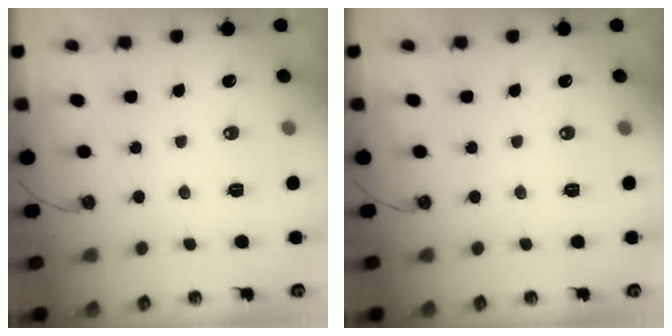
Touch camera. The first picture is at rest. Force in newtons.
{"total": 0.0}